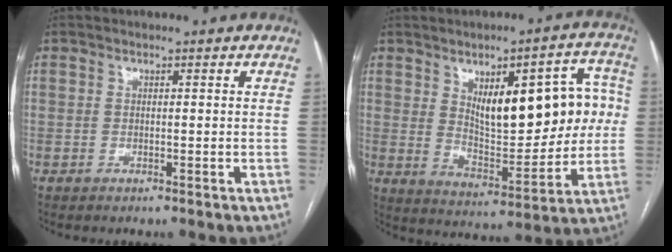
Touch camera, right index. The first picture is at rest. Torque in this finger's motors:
{"motor_torque": [1.29, 0.85, 0.35, 0.11]}